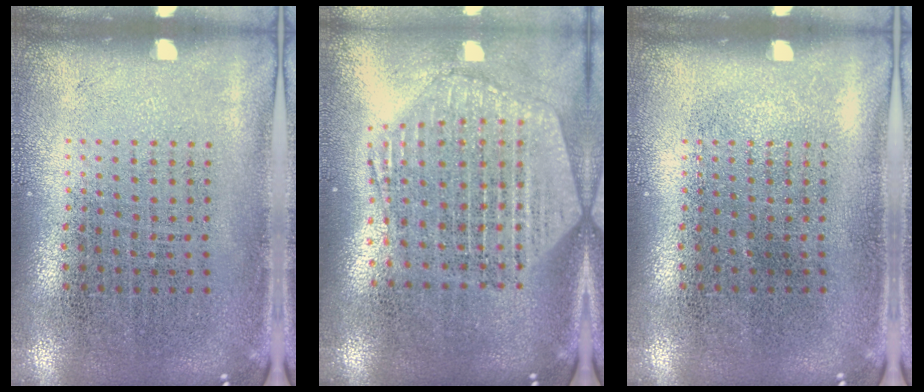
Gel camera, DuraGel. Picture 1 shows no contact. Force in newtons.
{"total": 2.5, "press": 2.1, "slide": 1.3}
{"total": 0.0}